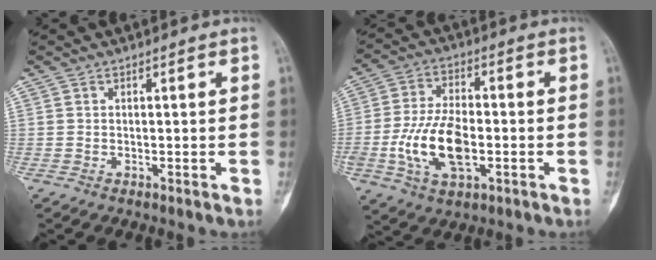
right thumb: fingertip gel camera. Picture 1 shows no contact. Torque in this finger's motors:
{"motor_torque": [0.57, 0.60, 0.51, 0.05, 0.09]}